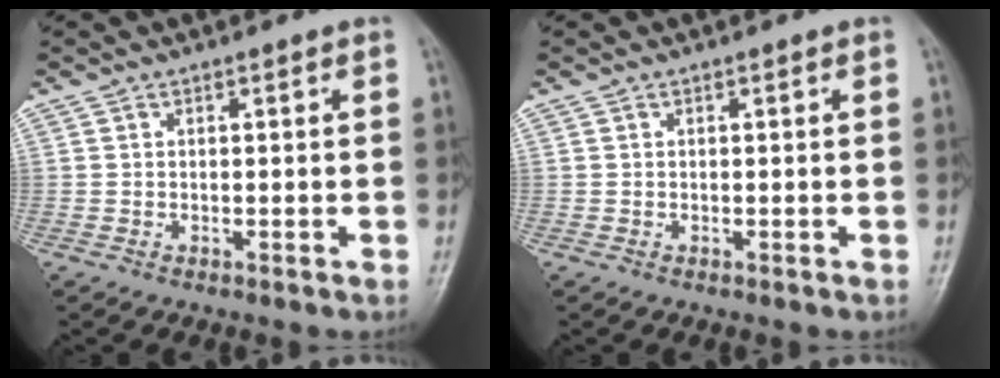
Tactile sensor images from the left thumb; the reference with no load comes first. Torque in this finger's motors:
{"motor_torque": [0.00, 0.00, 0.05, -0.02, 0.00]}